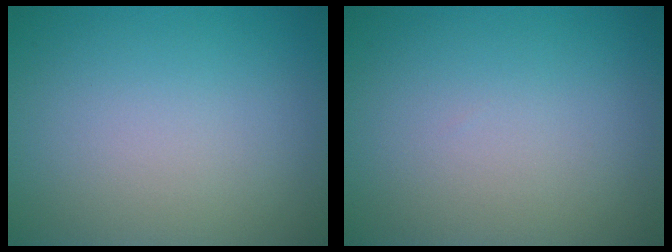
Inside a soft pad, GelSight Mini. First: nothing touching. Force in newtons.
{"total": 0.0}